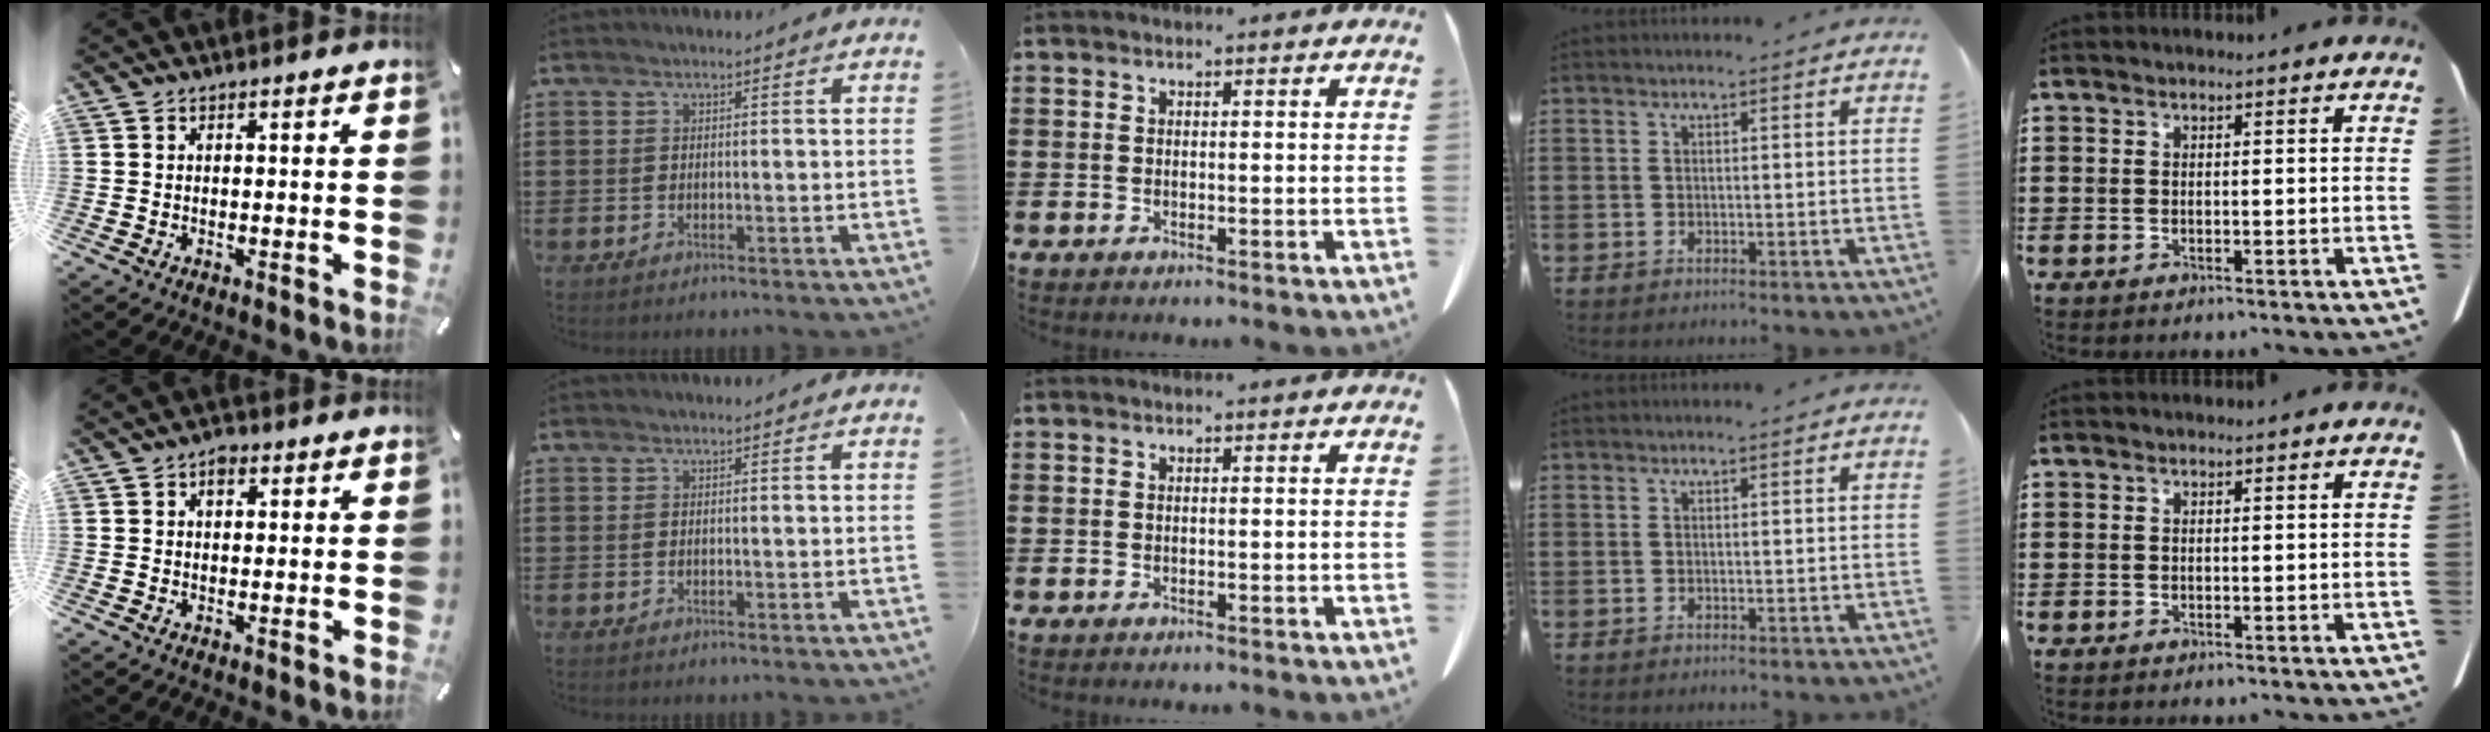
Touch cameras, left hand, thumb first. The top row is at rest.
{"thumb": {"total": 2.6, "force": [1.0, 1.9, 1.4], "torque": [-0.015, 0.000, 0.013]}}